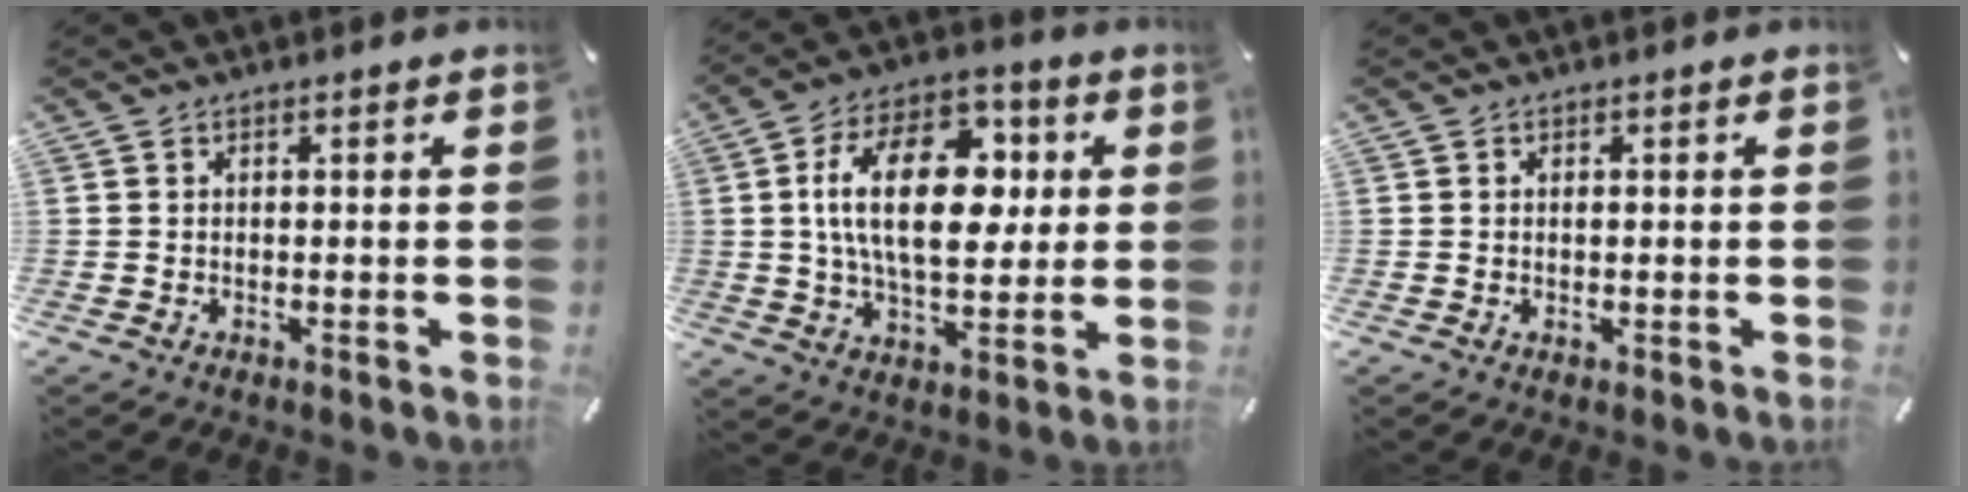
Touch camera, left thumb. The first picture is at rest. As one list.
[{"total": 20.7, "force": [3.4, 12.0, 16.5], "torque": [-0.296, 0.010, 0.053]}, {"total": 0.6, "force": [0.1, 0.4, 0.4], "torque": [-0.010, -0.001, 0.002]}]